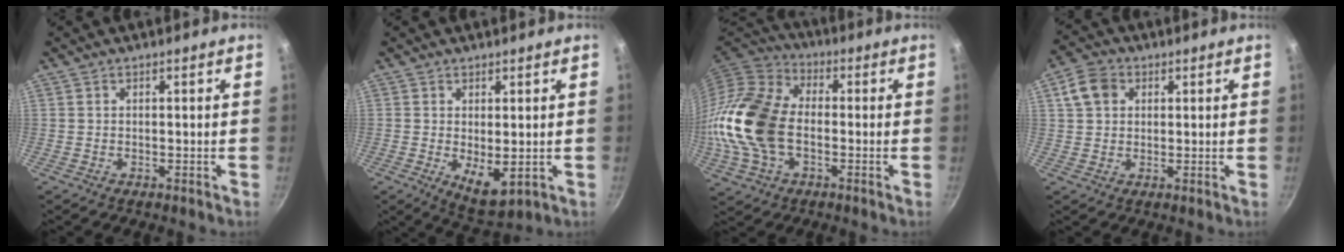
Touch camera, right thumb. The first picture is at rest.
{"total": 6.6, "force": [-0.3, 3.0, 5.9], "torque": [-0.076, -0.018, 0.010]}
{"total": 18.2, "force": [-2.3, 12.0, 13.5], "torque": [-0.261, 0.030, -0.056]}
{"total": 6.2, "force": [2.0, 5.0, 3.2], "torque": [-0.041, 0.008, 0.027]}